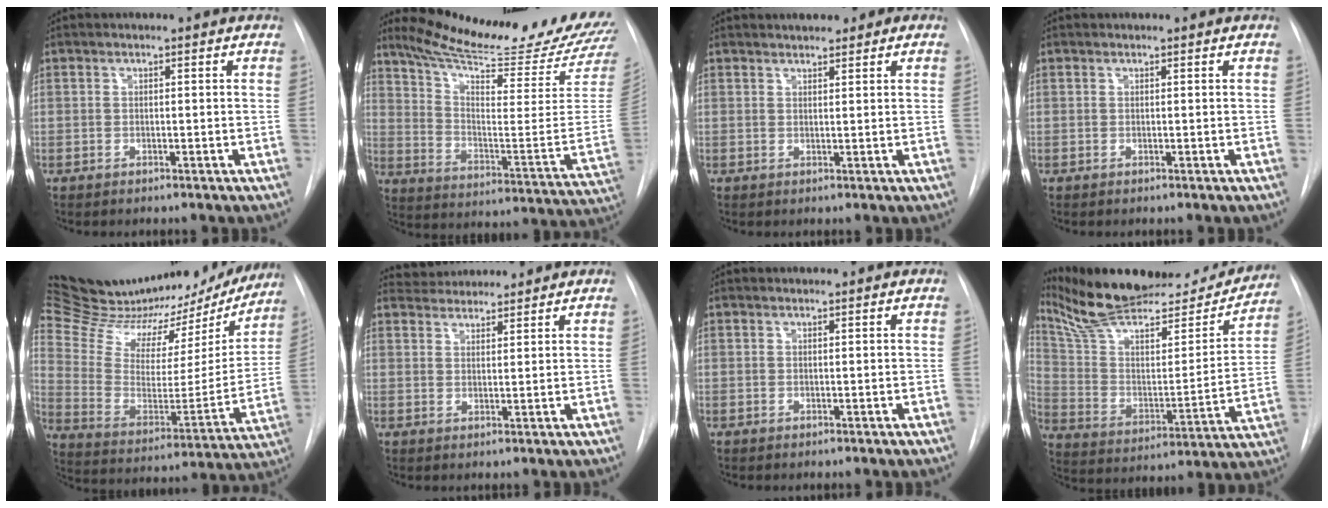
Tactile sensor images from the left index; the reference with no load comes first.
{"total": 25.7, "force": [23.3, 1.3, 10.7], "torque": [-0.173, -0.105, 0.318]}
{"total": 3.1, "force": [2.5, 1.2, 1.4], "torque": [-0.017, 0.013, 0.034]}
{"total": 0.0}
{"total": 31.9, "force": [28.0, 10.0, 11.6], "torque": [-0.199, -0.036, 0.396]}
{"total": 5.5, "force": [5.4, 1.0, 0.5], "torque": [-0.011, 0.028, 0.087]}
{"total": 0.5, "force": [0.5, 0.1, 0.0], "torque": [-0.002, 0.010, 0.011]}
{"total": 28.1, "force": [25.1, 6.1, 11.2], "torque": [-0.188, -0.021, 0.368]}